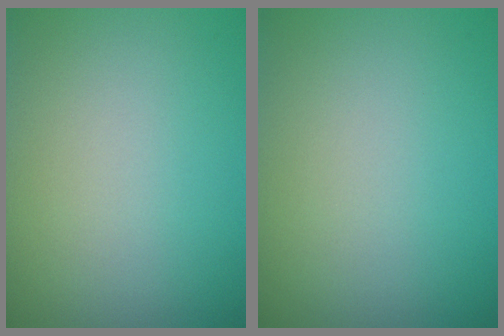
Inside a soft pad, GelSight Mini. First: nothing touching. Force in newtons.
{"total": 0.0}